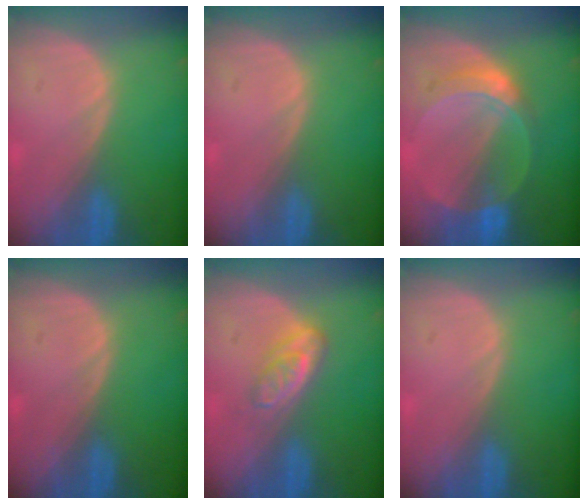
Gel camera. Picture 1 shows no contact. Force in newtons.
{"total": 0.0}
{"total": 7.1, "press": 6.2, "slide": 3.4}
{"total": 0.0}
{"total": 5.0, "press": 4.4, "slide": 2.4}
{"total": 0.0}